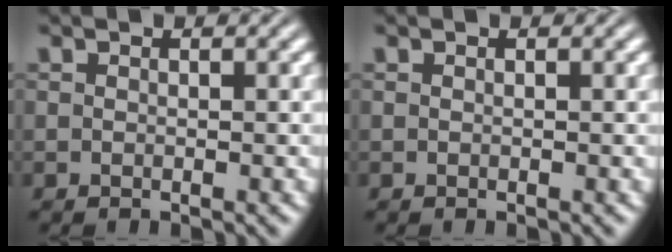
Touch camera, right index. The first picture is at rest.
{"total": 0.0}